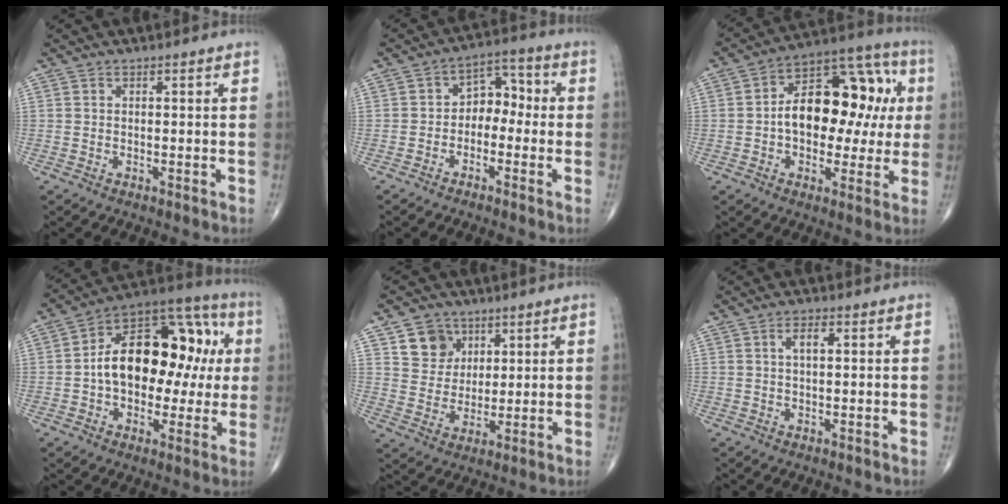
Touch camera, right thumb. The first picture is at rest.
{"total": 6.4, "force": [-1.4, 4.6, 4.2], "torque": [-0.034, 0.040, -0.039]}
{"total": 19.1, "force": [1.1, 11.8, 15.0], "torque": [-0.175, 0.044, 0.012]}
{"total": 21.9, "force": [1.2, 13.5, 17.2], "torque": [-0.217, 0.048, 0.013]}
{"total": 7.7, "force": [3.9, 6.3, 2.2], "torque": [-0.009, -0.020, 0.071]}
{"total": 1.6, "force": [0.3, 0.7, 1.4], "torque": [-0.025, 0.003, 0.003]}